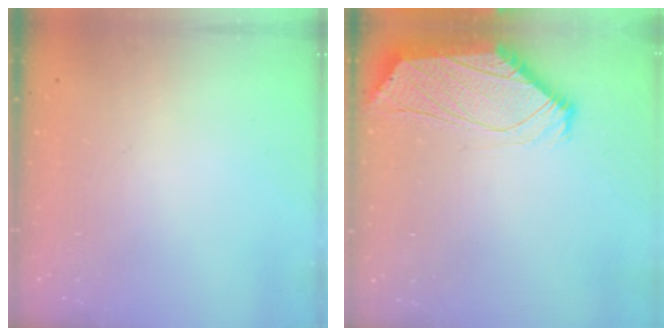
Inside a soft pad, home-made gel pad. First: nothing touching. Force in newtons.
{"total": 1.0, "press": 0.8, "slide": 0.5}